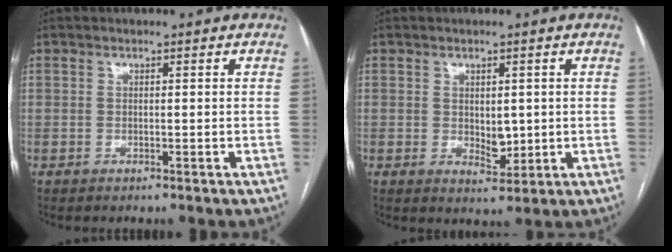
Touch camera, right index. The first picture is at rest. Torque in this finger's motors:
{"motor_torque": [0.25, 0.17, 0.06, 0.01]}